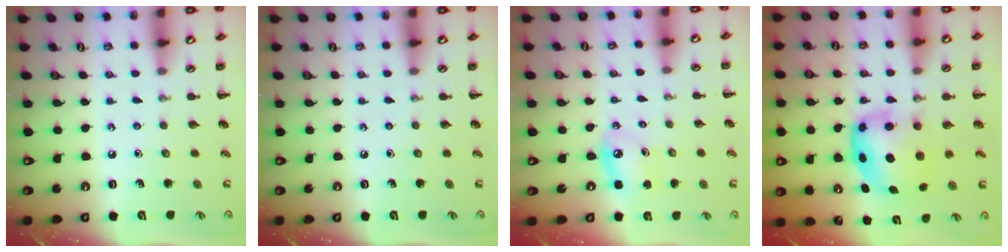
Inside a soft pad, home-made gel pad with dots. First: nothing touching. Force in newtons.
{"total": 0.0}
{"total": 6.0, "press": 5.9, "slide": 1.4}
{"total": 5.8, "press": 5.7, "slide": 0.7}